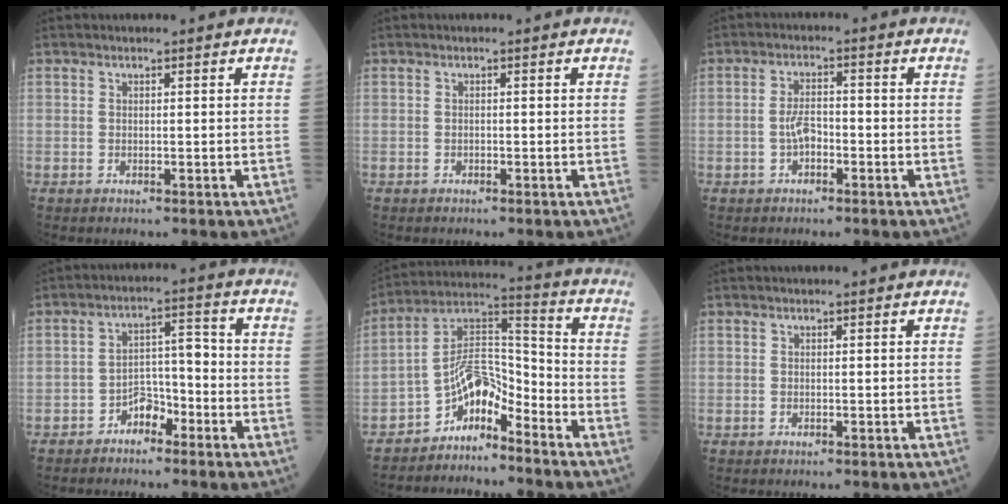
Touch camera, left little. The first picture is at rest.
{"total": 0.0}
{"total": 2.9, "force": [-1.0, 1.5, 2.3], "torque": [-0.047, 0.006, -0.022]}
{"total": 4.8, "force": [-3.2, 2.6, 2.5], "torque": [-0.036, 0.019, -0.059]}
{"total": 7.2, "force": [-5.7, 2.5, 3.5], "torque": [-0.070, 0.038, -0.110]}
{"total": 0.0}